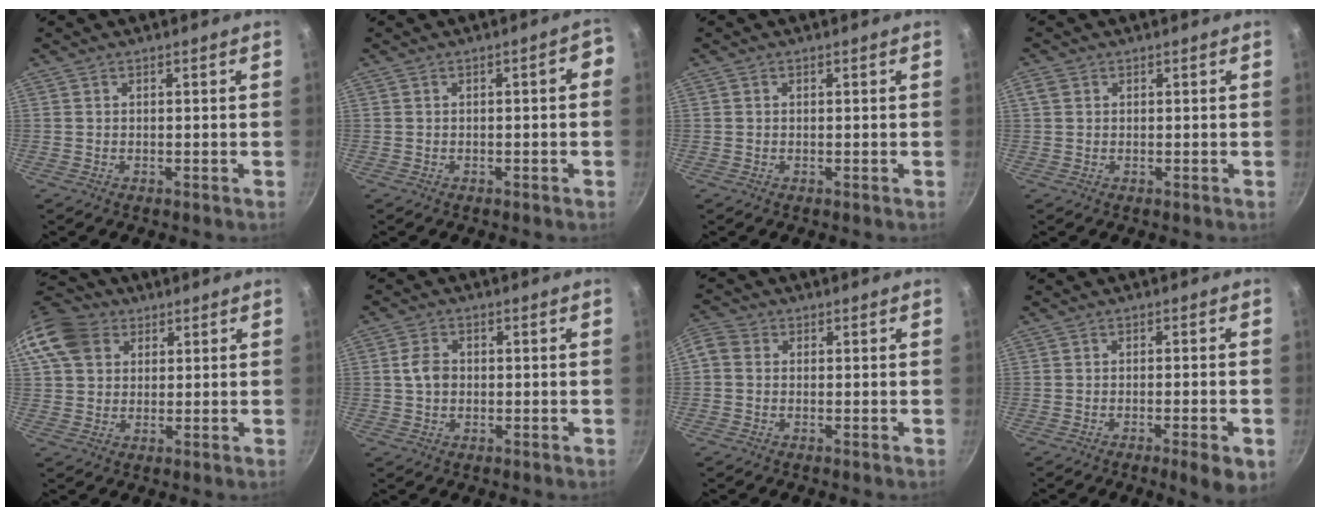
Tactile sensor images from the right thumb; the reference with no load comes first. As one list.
[{"total": 2.8, "force": [-0.3, 1.0, 2.6], "torque": [-0.025, 0.021, 0.001]}, {"total": 0.0}, {"total": 2.0, "force": [0.6, 1.6, 0.9], "torque": [-0.014, 0.002, 0.011]}, {"total": 11.5, "force": [4.6, 9.0, 5.5], "torque": [-0.088, 0.009, 0.074]}, {"total": 4.1, "force": [0.1, 3.2, 2.6], "torque": [-0.040, 0.009, -0.003]}, {"total": 5.3, "force": [0.1, 4.6, 2.5], "torque": [-0.060, 0.015, -0.014]}, {"total": 5.6, "force": [-2.6, 1.0, 4.9], "torque": [-0.070, 0.006, -0.032]}]